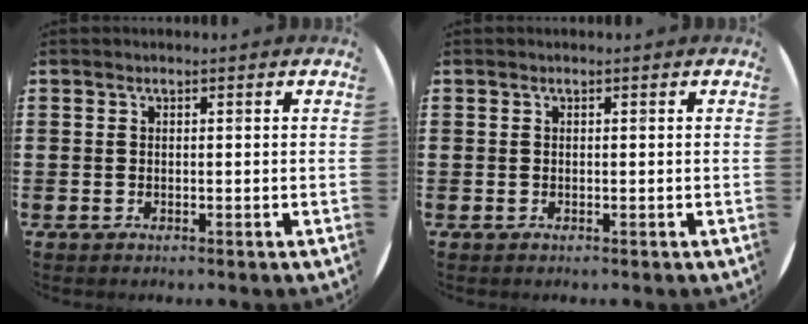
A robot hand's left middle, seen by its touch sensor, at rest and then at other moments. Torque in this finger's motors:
{"motor_torque": [0.00, 0.00, 0.00, 0.00]}